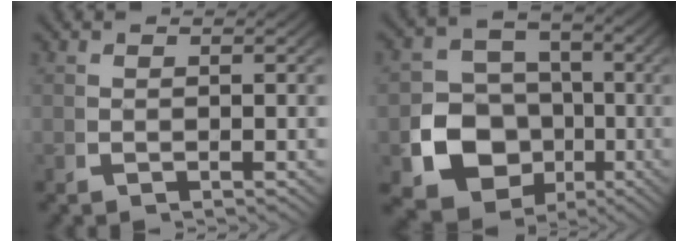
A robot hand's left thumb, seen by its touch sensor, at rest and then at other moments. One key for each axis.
{"total": 14.7, "fx": -4.6, "fy": 12.6, "fz": 6.0, "tx": -0.155, "ty": -0.072, "tz": -0.065}